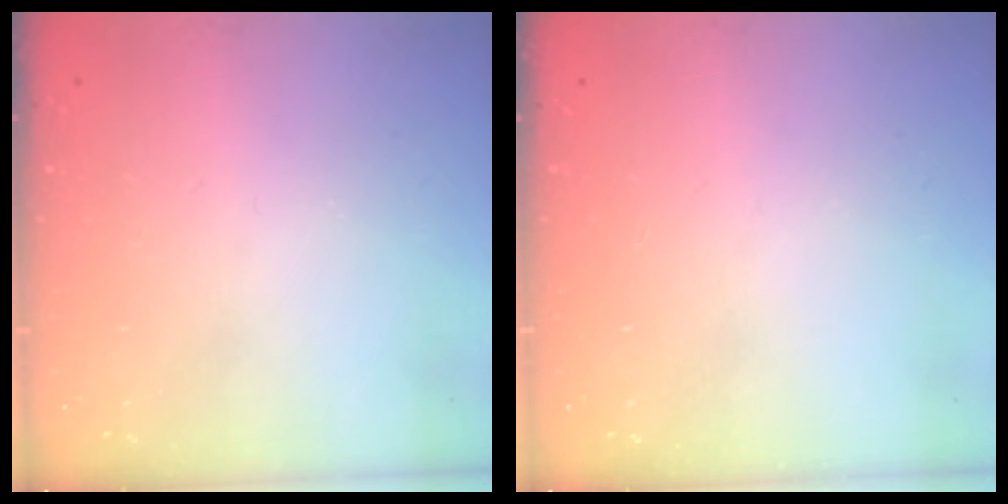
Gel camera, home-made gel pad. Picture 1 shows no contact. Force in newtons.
{"total": 0.0}